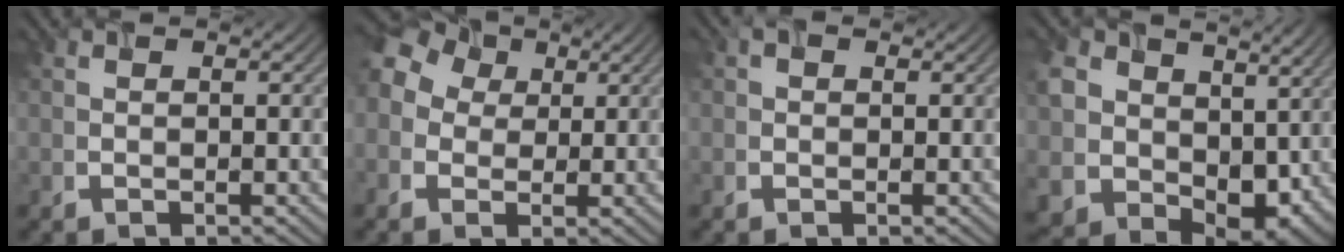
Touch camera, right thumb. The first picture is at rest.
{"total": 9.2, "force": [2.7, 7.1, 5.2], "torque": [-0.140, 0.038, 0.039]}
{"total": 0.8, "force": [0.1, 0.7, 0.4], "torque": [-0.002, 0.002, -0.004]}
{"total": 12.5, "force": [4.2, 9.7, 6.6], "torque": [-0.171, -0.024, 0.099]}